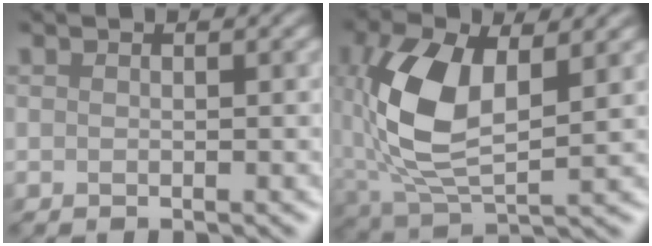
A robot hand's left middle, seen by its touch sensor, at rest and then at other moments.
{"total": 8.8, "force": [0.8, 4.6, 7.5], "torque": [-0.188, 0.001, 0.014]}